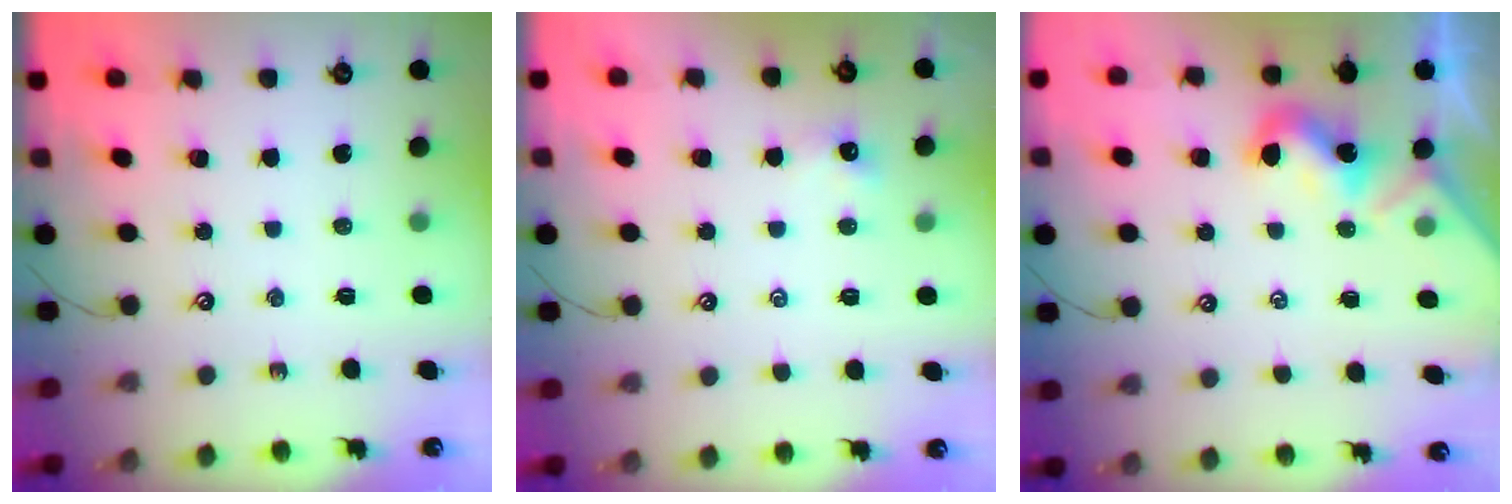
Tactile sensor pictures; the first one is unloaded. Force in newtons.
{"total": 0.0}
{"total": 1.7, "press": 1.6, "slide": 0.4}